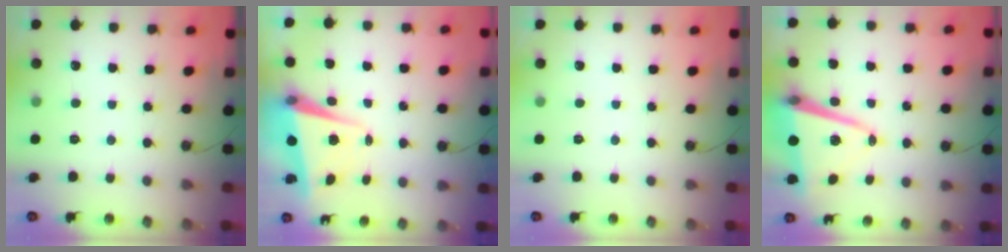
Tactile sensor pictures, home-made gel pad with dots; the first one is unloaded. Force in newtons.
{"total": 5.8, "press": 5.7, "slide": 1.5}
{"total": 0.0}
{"total": 11.8, "press": 11.4, "slide": 2.9}